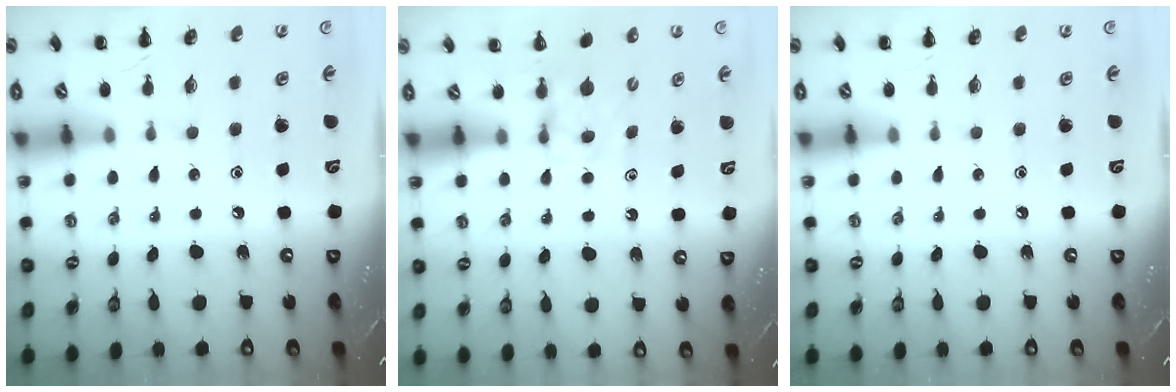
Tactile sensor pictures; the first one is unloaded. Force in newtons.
{"total": 3.8, "press": 3.5, "slide": 1.6}
{"total": 0.0}